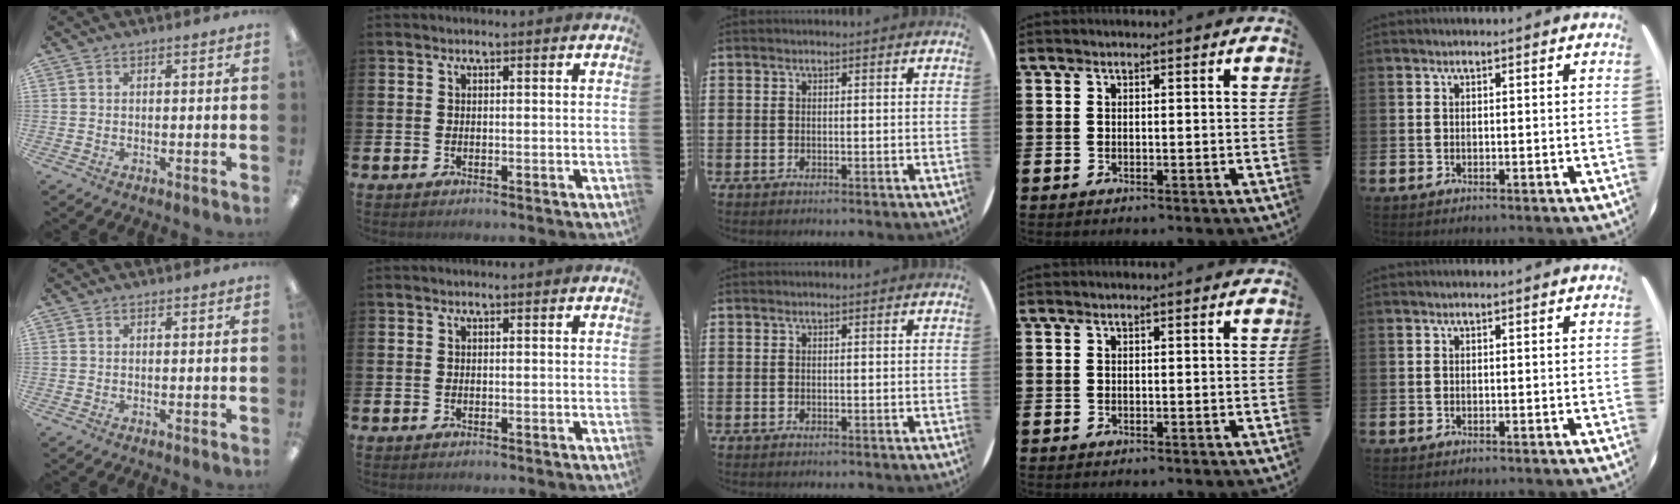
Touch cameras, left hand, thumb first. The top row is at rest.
{}